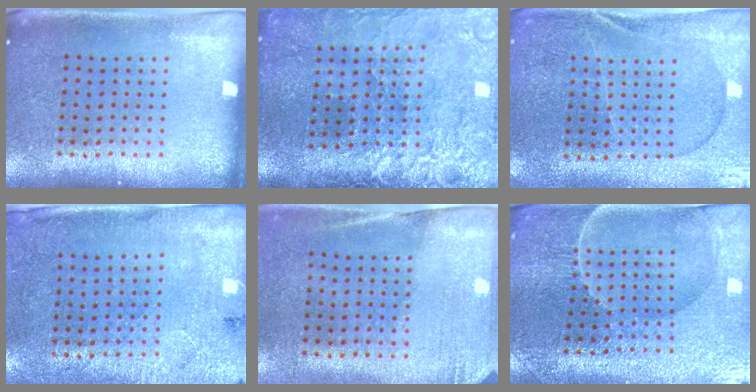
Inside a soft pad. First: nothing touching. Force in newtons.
{"total": 4.3, "press": 3.5, "slide": 2.5}
{"total": 0.8, "press": 0.6, "slide": 0.5}
{"total": 2.7, "press": 2.2, "slide": 1.5}
{"total": 2.6, "press": 2.3, "slide": 1.3}
{"total": 3.5, "press": 3.5, "slide": 0.2}